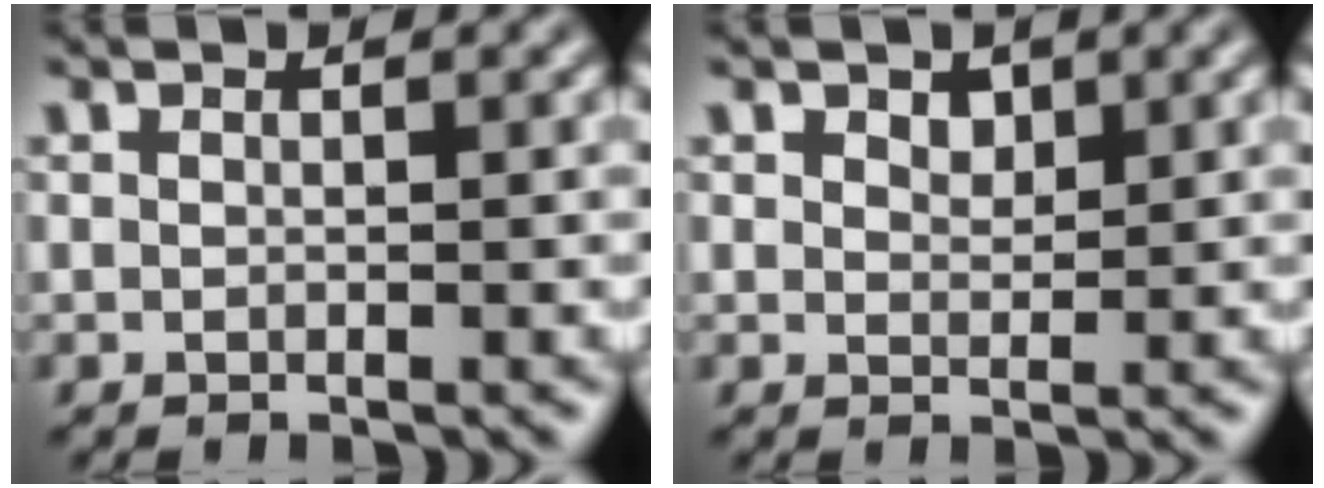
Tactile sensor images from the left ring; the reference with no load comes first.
{"total": 1.4, "force": [0.9, 0.9, 0.6], "torque": [-0.008, -0.003, 0.016]}